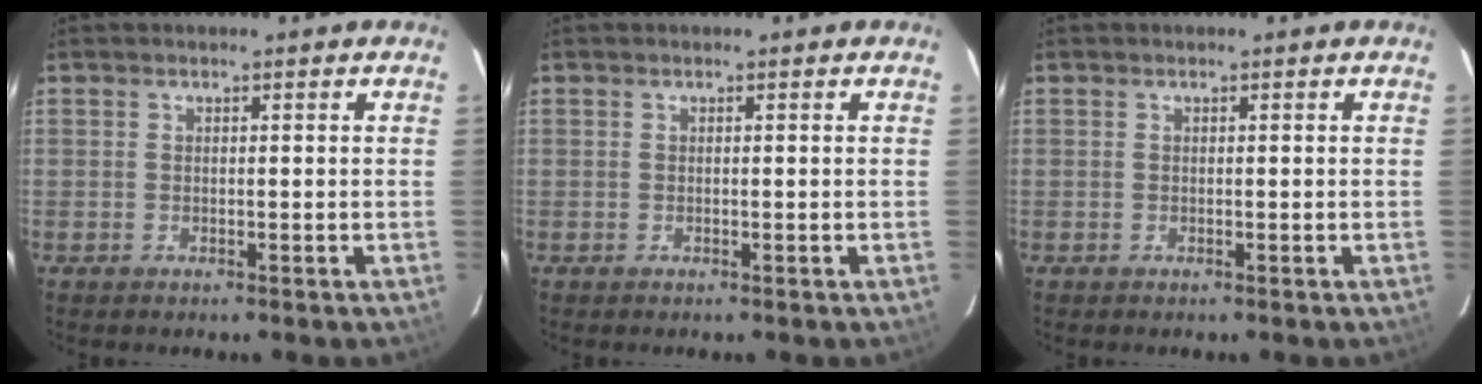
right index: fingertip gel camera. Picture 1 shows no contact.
{"total": 0.0}
{"total": 0.0}